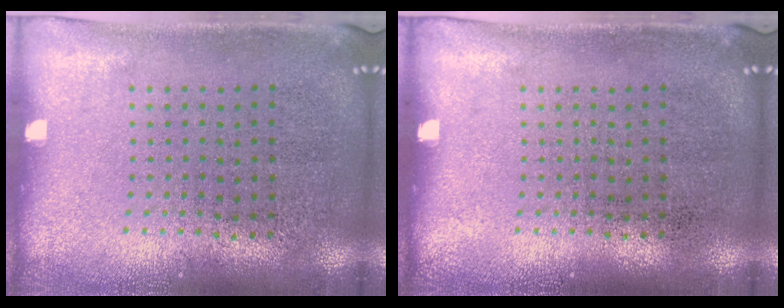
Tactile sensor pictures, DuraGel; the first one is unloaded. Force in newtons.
{"total": 0.0}